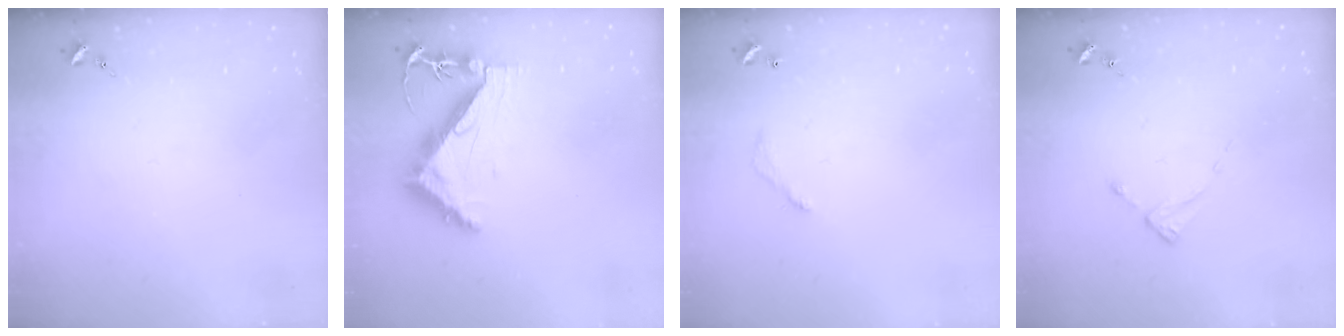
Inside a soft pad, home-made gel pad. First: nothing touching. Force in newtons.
{"total": 7.8, "press": 7.7, "slide": 1.0}
{"total": 3.8, "press": 3.8, "slide": 0.2}
{"total": 2.6, "press": 2.6, "slide": 0.2}